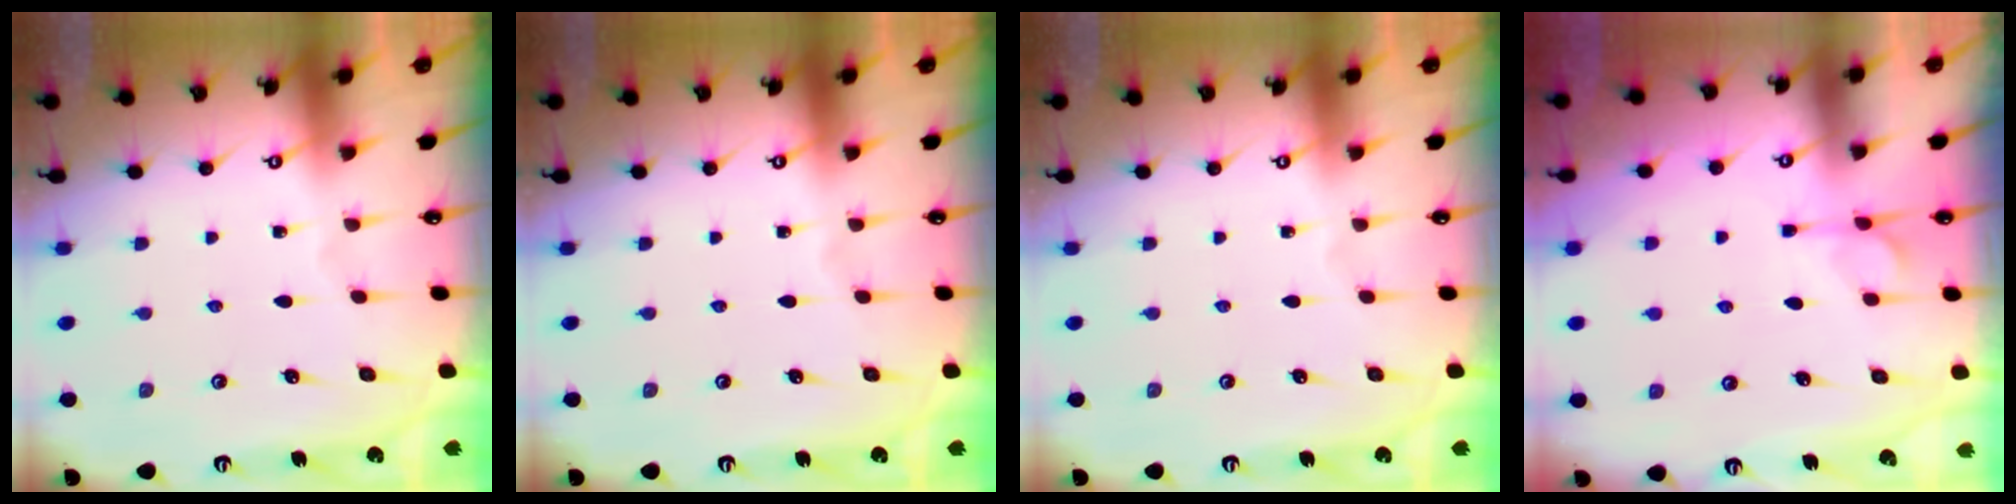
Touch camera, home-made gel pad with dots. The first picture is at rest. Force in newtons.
{"total": 0.0}
{"total": 0.0}
{"total": 1.6, "press": 0.8, "slide": 1.3}